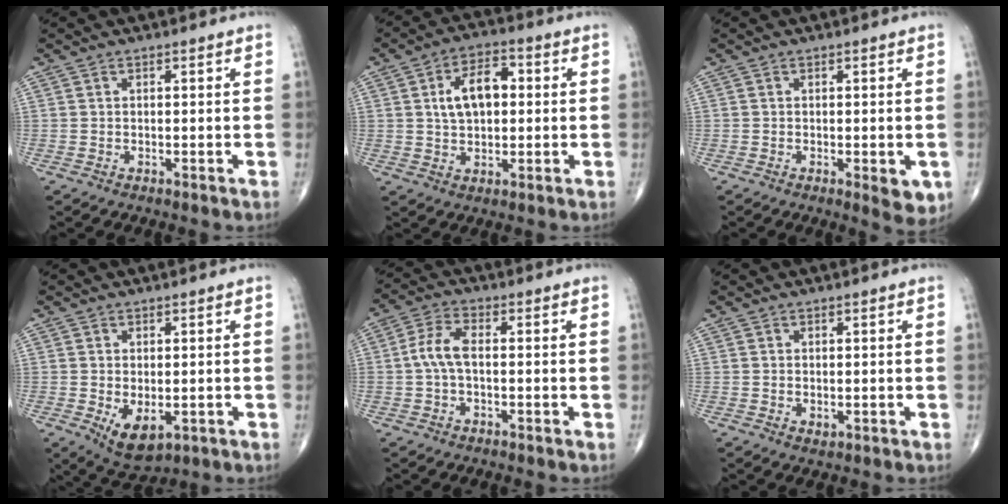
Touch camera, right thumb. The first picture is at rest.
{"total": 9.3, "force": [1.4, 5.6, 7.3], "torque": [-0.113, 0.014, 0.021]}
{"total": 4.5, "force": [-1.3, 1.7, 4.0], "torque": [-0.037, -0.008, -0.014]}
{"total": 6.3, "force": [-1.5, 3.5, 5.0], "torque": [-0.074, -0.010, -0.009]}
{"total": 5.4, "force": [-0.4, 2.6, 4.7], "torque": [-0.105, 0.017, -0.014]}
{"total": 0.9, "force": [-0.1, 0.7, 0.6], "torque": [-0.009, -0.002, 0.002]}